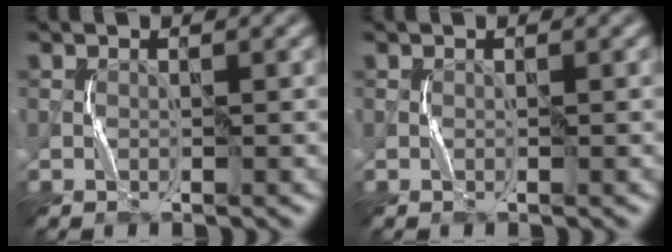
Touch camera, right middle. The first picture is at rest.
{"total": 0.0}